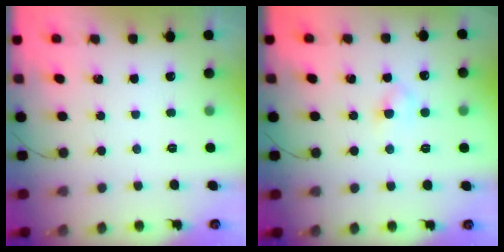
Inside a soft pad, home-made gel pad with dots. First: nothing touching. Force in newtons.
{"total": 3.5, "press": 3.3, "slide": 1.1}